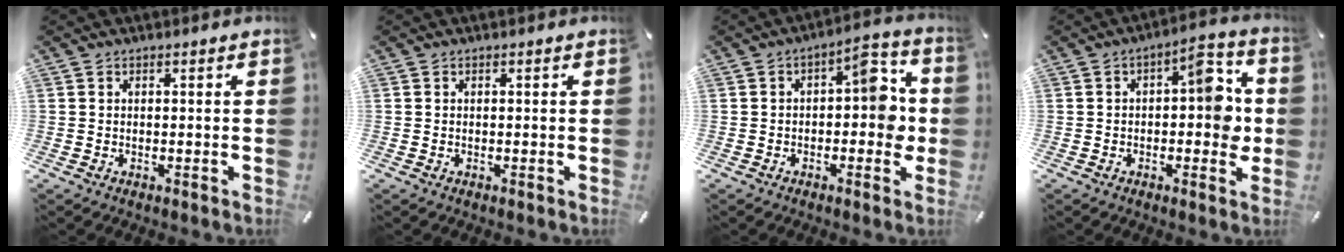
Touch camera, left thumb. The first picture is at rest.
{"total": 0.0}
{"total": 10.1, "force": [0.3, 5.3, 8.6], "torque": [-0.100, -0.002, -0.002]}
{"total": 10.7, "force": [0.6, 5.3, 9.3], "torque": [-0.103, -0.005, 0.003]}